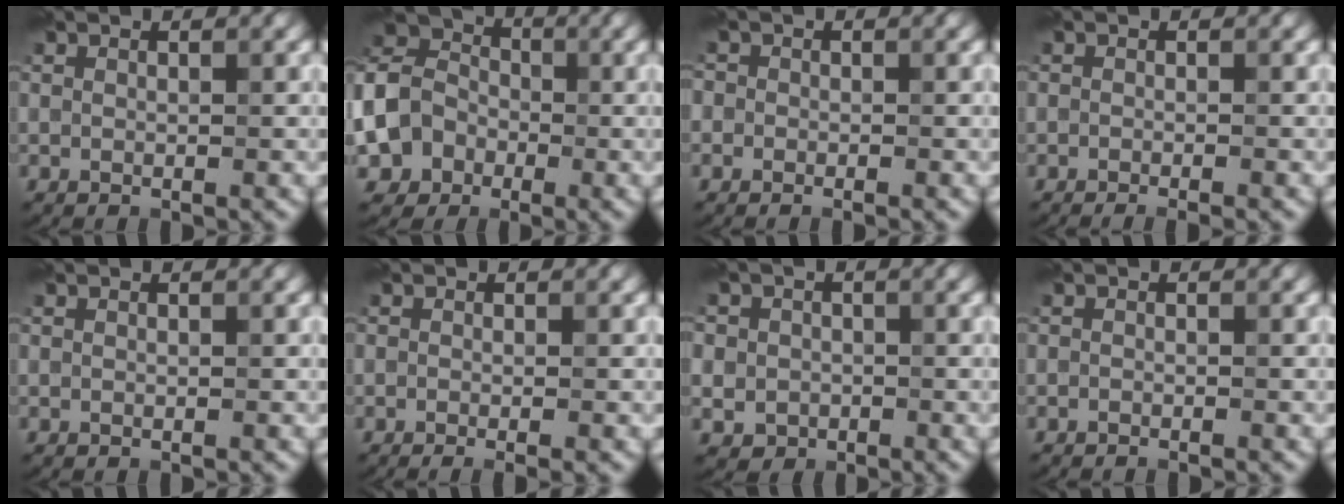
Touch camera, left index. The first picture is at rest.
{"total": 9.4, "force": [-2.5, 8.1, 4.2], "torque": [-0.101, 0.009, -0.071]}
{"total": 1.6, "force": [-0.1, 1.5, 0.6], "torque": [0.006, 0.009, -0.024]}
{"total": 1.6, "force": [-1.1, 0.5, 1.1], "torque": [-0.013, 0.001, -0.006]}
{"total": 0.0}
{"total": 1.8, "force": [-0.8, 0.6, 1.5], "torque": [-0.021, -0.004, -0.002]}
{"total": 5.4, "force": [0.5, 5.0, 1.9], "torque": [-0.036, 0.033, -0.018]}
{"total": 0.6, "force": [-0.6, 0.0, 0.1], "torque": [-0.001, -0.001, -0.010]}